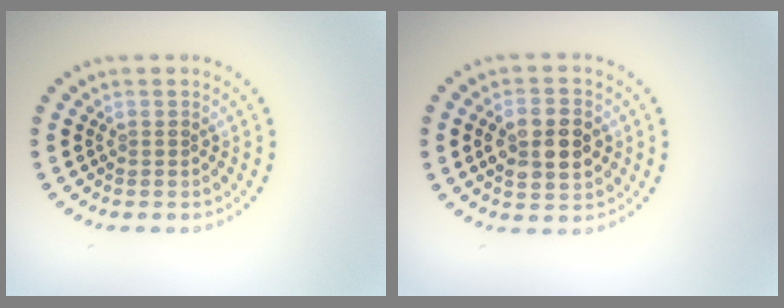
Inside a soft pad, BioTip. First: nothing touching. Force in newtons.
{"total": 4.8, "press": 4.8, "slide": 0.2}